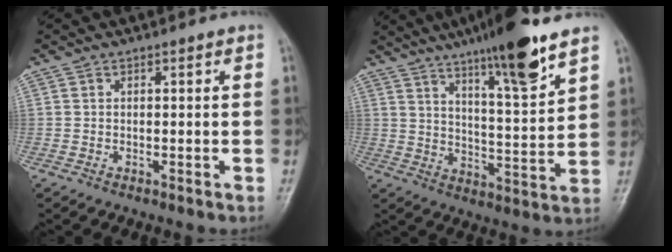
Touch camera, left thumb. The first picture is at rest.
{"total": 15.3, "force": [10.3, 1.9, 11.2], "torque": [-0.170, -0.056, 0.167]}